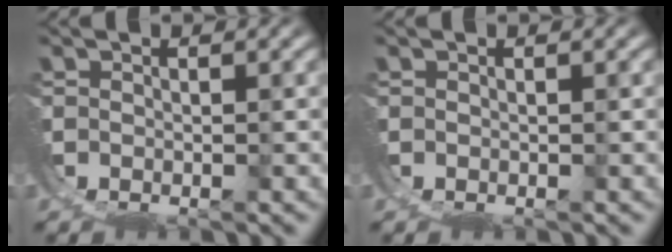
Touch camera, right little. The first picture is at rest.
{"total": 0.0}